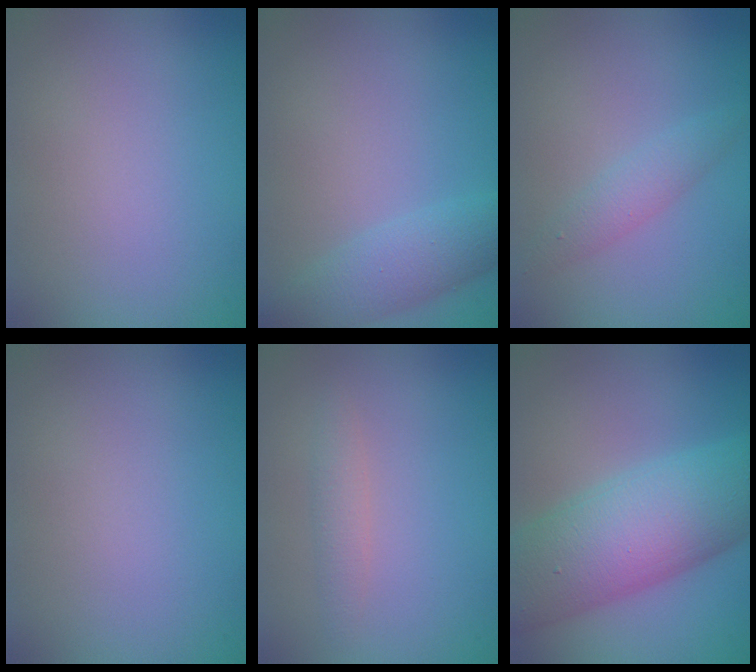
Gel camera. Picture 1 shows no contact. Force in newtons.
{"total": 3.5, "press": 3.5, "slide": 0.1}
{"total": 1.8, "press": 1.8, "slide": 0.1}
{"total": 0.0}
{"total": 1.4, "press": 1.4, "slide": 0.1}
{"total": 10.2, "press": 10.2, "slide": 0.1}